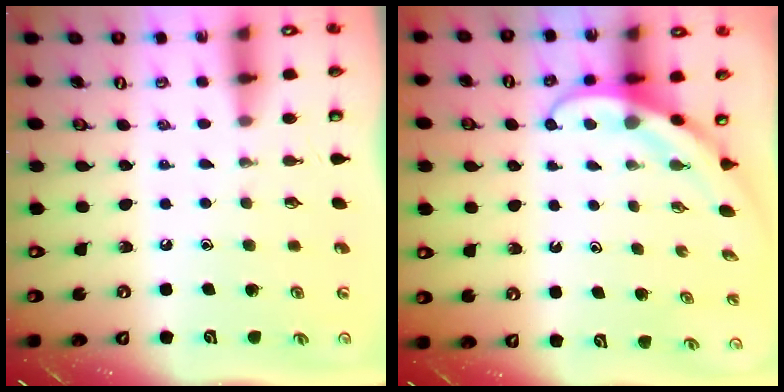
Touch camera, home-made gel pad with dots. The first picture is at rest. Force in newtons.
{"total": 3.8, "press": 3.8, "slide": 0.3}